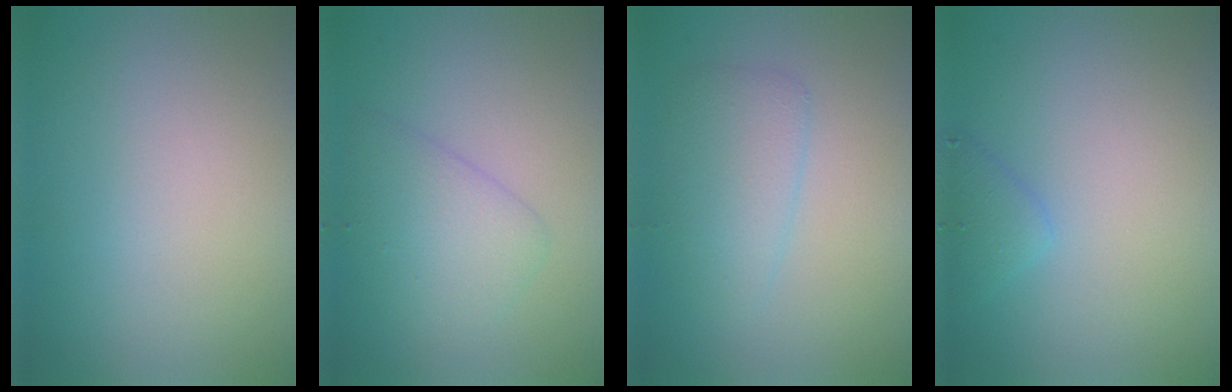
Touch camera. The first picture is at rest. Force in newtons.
{"total": 3.3, "press": 3.3, "slide": 0.1}
{"total": 2.8, "press": 2.8, "slide": 0.1}
{"total": 1.5, "press": 1.5, "slide": 0.0}